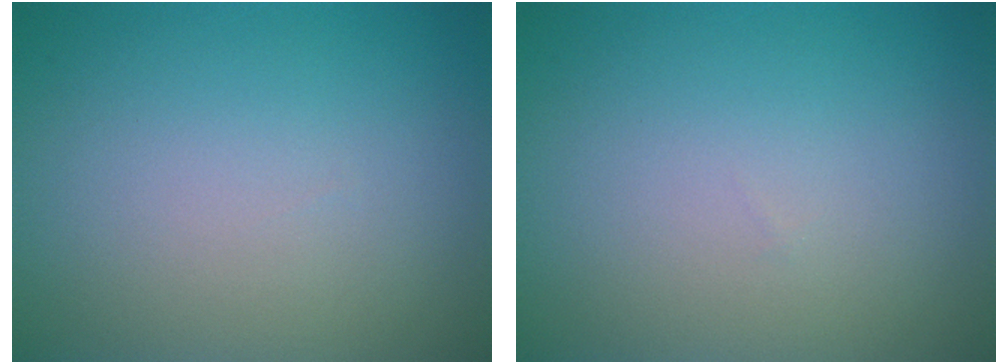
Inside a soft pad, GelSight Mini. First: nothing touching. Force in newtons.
{"total": 0.0}